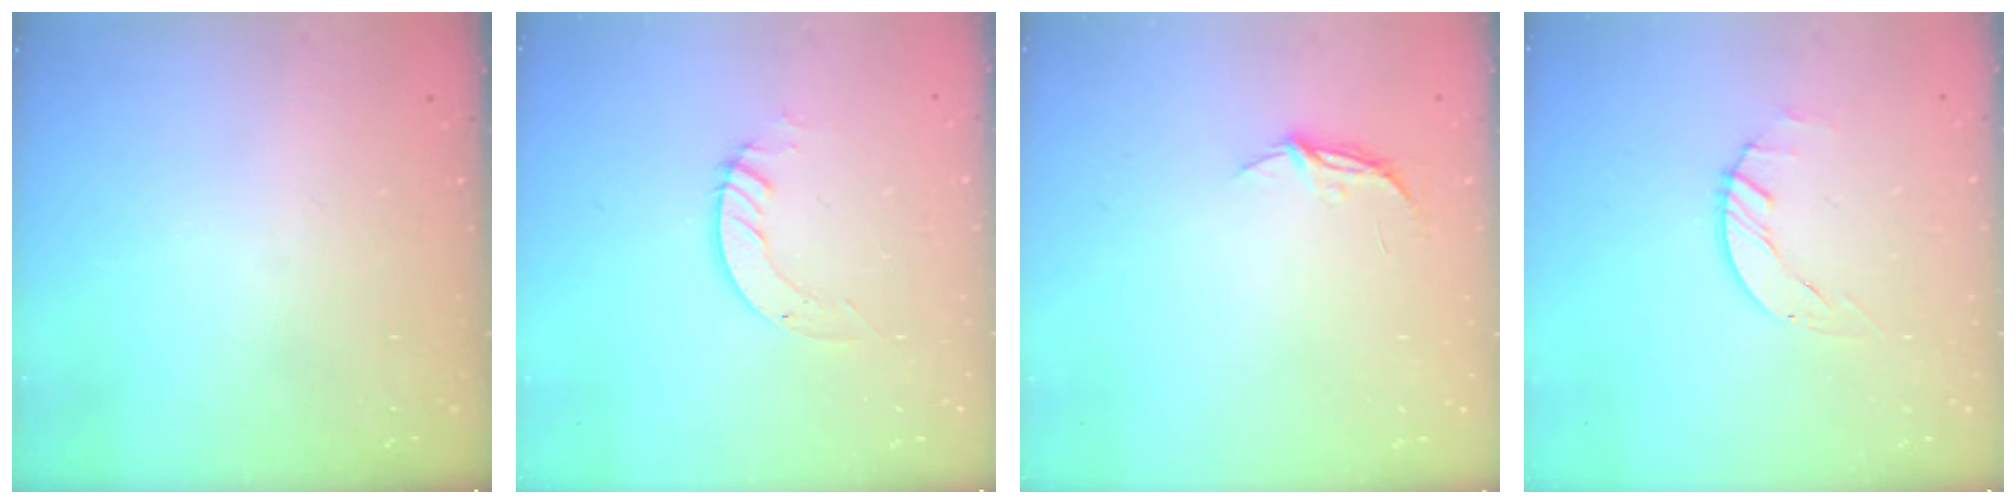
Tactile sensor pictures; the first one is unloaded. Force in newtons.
{"total": 3.8, "press": 3.8, "slide": 0.5}
{"total": 4.9, "press": 4.9, "slide": 0.3}
{"total": 1.6, "press": 1.6, "slide": 0.3}